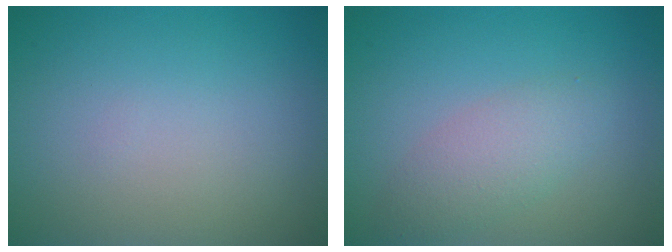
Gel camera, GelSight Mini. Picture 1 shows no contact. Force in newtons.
{"total": 2.8, "press": 2.8, "slide": 0.0}